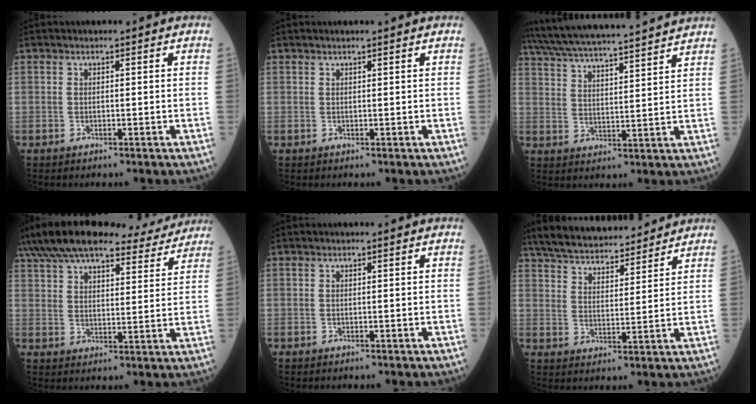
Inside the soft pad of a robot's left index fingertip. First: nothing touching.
{"total": 1.4, "force": [1.2, -0.1, 0.6], "torque": [-0.008, 0.012, 0.022]}
{"total": 19.8, "force": [18.1, 0.3, 8.1], "torque": [-0.151, 0.023, 0.273]}
{"total": 24.5, "force": [21.4, 6.0, 10.3], "torque": [-0.193, 0.036, 0.296]}
{"total": 0.0}
{"total": 17.9, "force": [16.2, 3.7, 6.7], "torque": [-0.121, 0.030, 0.255]}